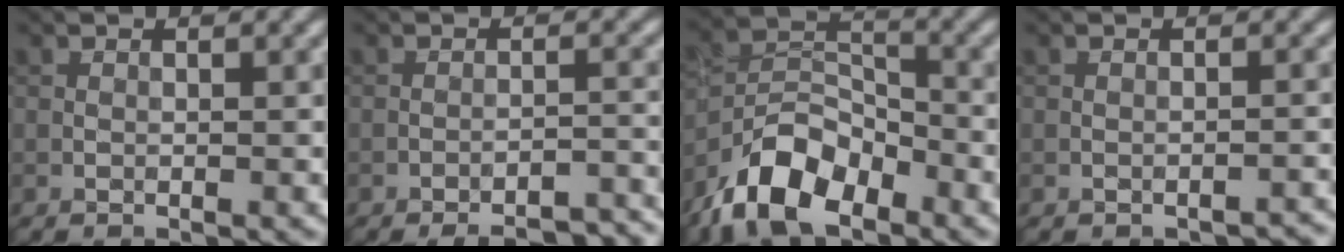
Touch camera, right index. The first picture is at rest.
{"total": 7.2, "force": [-6.6, 1.8, 2.1], "torque": [-0.015, 0.019, -0.076]}
{"total": 8.2, "force": [-5.6, 4.2, 4.4], "torque": [-0.078, 0.001, -0.117]}
{"total": 1.3, "force": [-1.2, 0.3, 0.2], "torque": [0.003, 0.005, -0.017]}